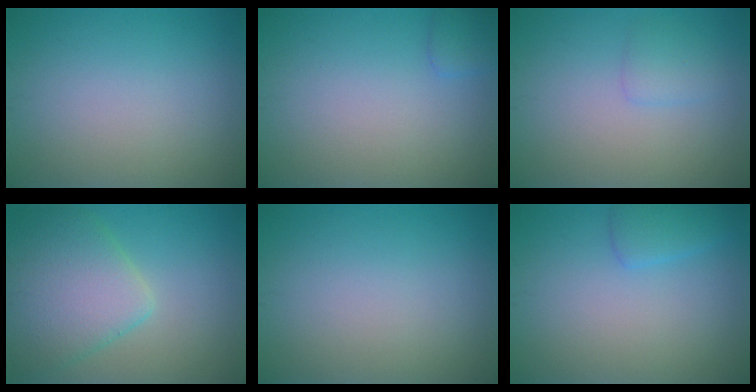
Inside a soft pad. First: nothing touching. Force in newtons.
{"total": 1.3, "press": 1.3, "slide": 0.1}
{"total": 1.4, "press": 1.4, "slide": 0.1}
{"total": 6.7, "press": 6.7, "slide": 0.3}
{"total": 0.0}
{"total": 1.8, "press": 1.8, "slide": 0.2}